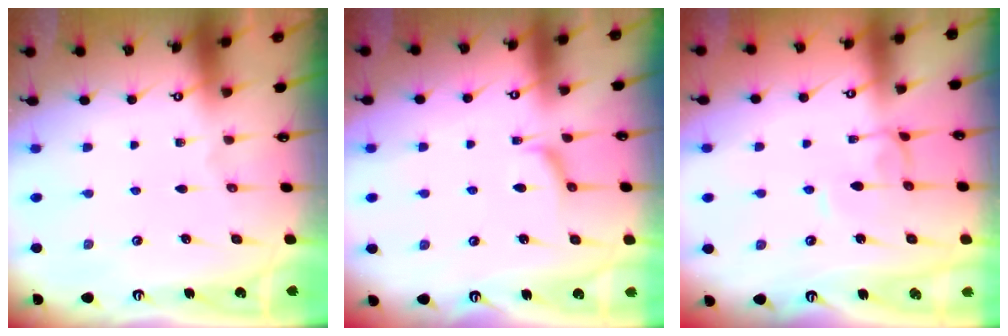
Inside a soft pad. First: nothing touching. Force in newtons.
{"total": 1.3, "press": 1.2, "slide": 0.5}
{"total": 1.5, "press": 1.5, "slide": 0.3}